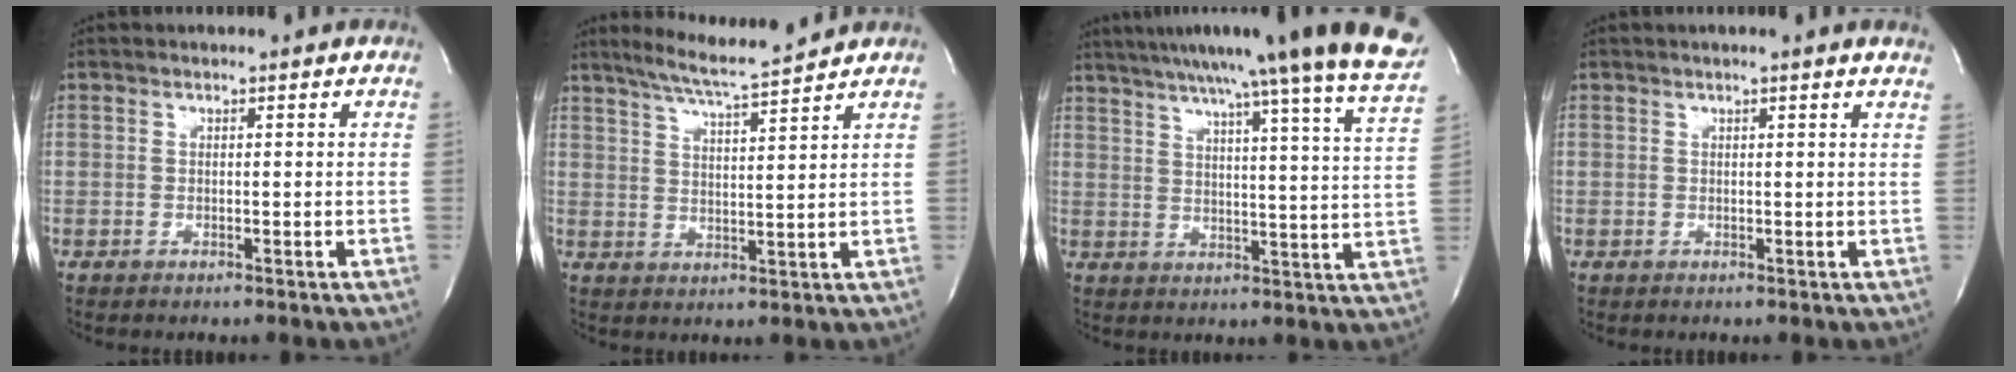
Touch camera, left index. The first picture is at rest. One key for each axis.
{"total": 8.3, "fx": 7.4, "fy": -1.0, "fz": 3.6, "tx": -0.067, "ty": -0.002, "tz": 0.124}
{"total": 27.9, "fx": 23.7, "fy": -0.6, "fz": 14.7, "tx": -0.215, "ty": -0.047, "tz": 0.296}
{"total": 2.9, "fx": 2.3, "fy": -0.3, "fz": 1.7, "tx": -0.024, "ty": 0.009, "tz": 0.023}